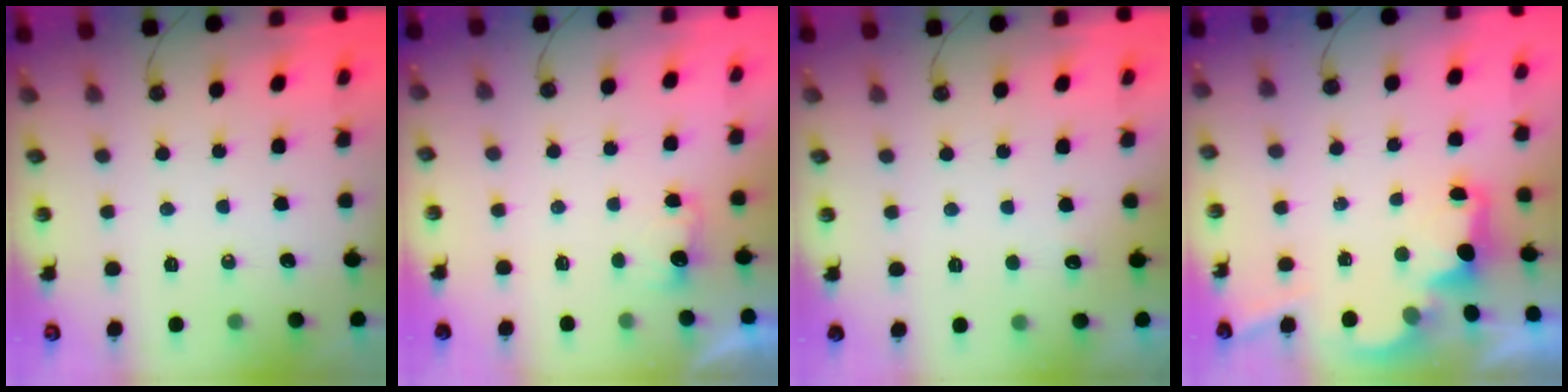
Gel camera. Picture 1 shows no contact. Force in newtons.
{"total": 2.4, "press": 2.3, "slide": 0.8}
{"total": 2.4, "press": 2.2, "slide": 1.0}
{"total": 2.5, "press": 2.4, "slide": 0.8}